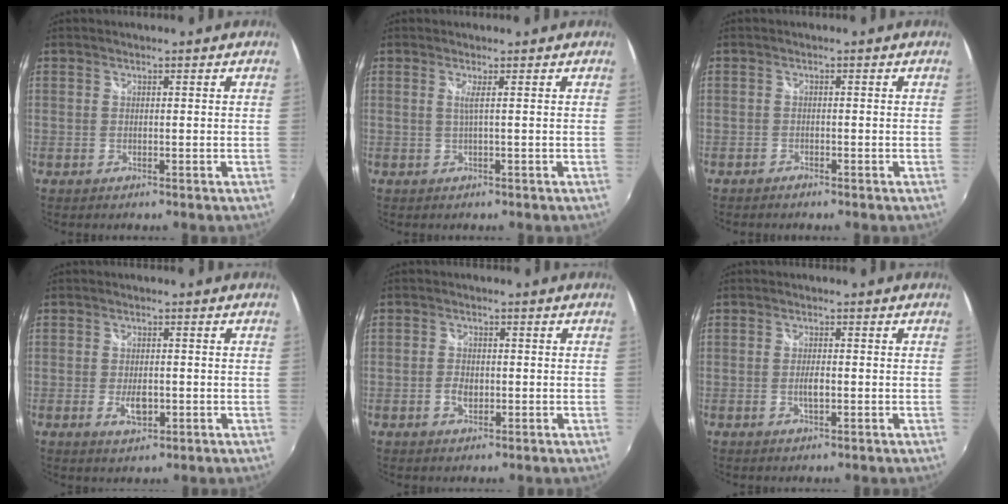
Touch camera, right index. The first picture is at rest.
{"total": 1.3, "force": [0.2, -0.6, 1.1], "torque": [-0.013, 0.000, 0.005]}
{"total": 1.3, "force": [-1.2, 0.4, 0.2], "torque": [-0.013, -0.003, -0.023]}
{"total": 3.9, "force": [-1.1, 1.9, 3.2], "torque": [-0.062, -0.004, -0.017]}
{"total": 2.8, "force": [-0.8, 1.8, 2.0], "torque": [-0.039, 0.003, -0.015]}
{"total": 2.2, "force": [-0.5, 0.7, 2.0], "torque": [-0.038, -0.001, -0.009]}